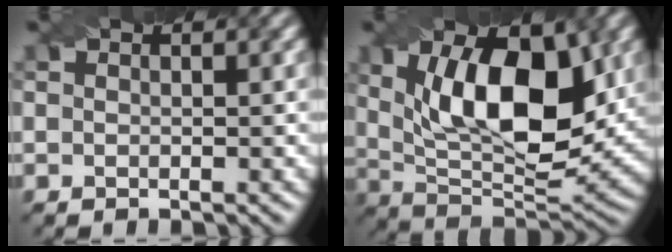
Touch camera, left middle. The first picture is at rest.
{"total": 12.2, "force": [2.5, 5.8, 10.5], "torque": [-0.160, 0.006, 0.045]}